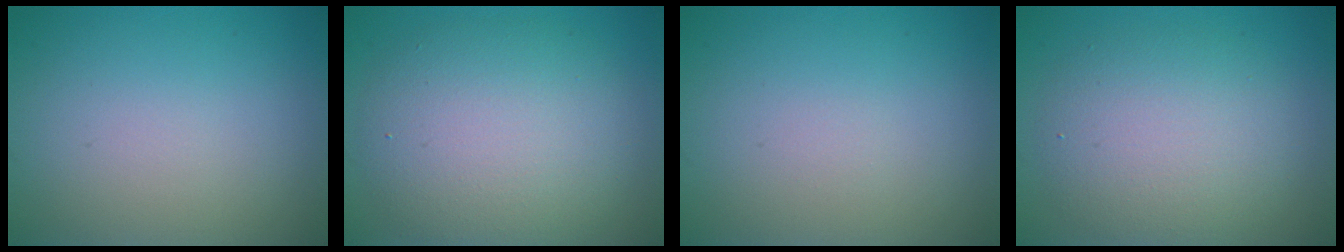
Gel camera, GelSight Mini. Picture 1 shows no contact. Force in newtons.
{"total": 7.8, "press": 7.8, "slide": 0.6}
{"total": 0.0}
{"total": 5.6, "press": 5.6, "slide": 0.5}